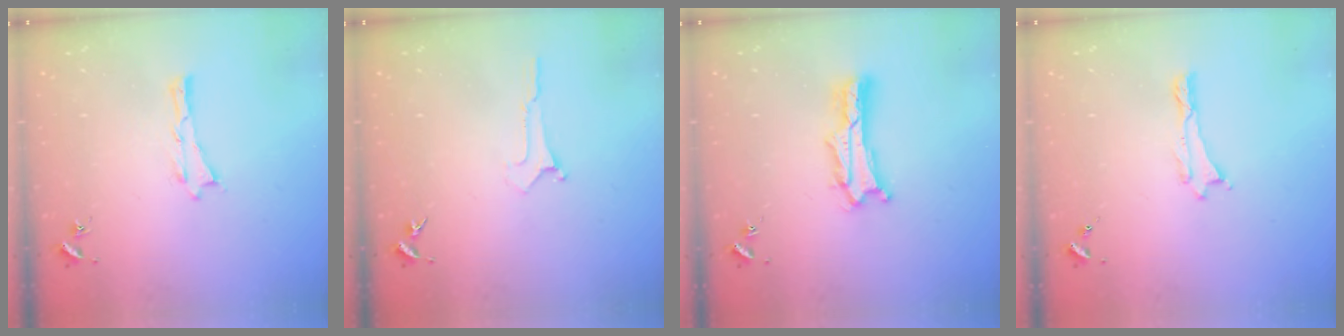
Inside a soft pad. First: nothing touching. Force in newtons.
{"total": 0.0}
{"total": 2.1, "press": 2.1, "slide": 0.3}
{"total": 0.0}